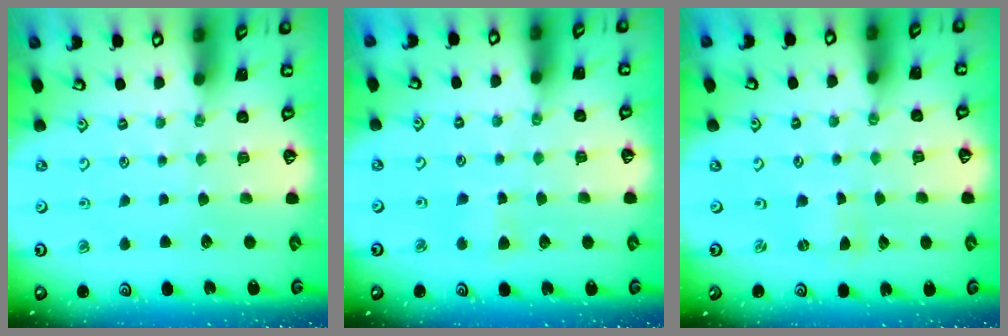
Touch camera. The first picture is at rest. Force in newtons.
{"total": 2.7, "press": 2.6, "slide": 0.8}
{"total": 0.0}